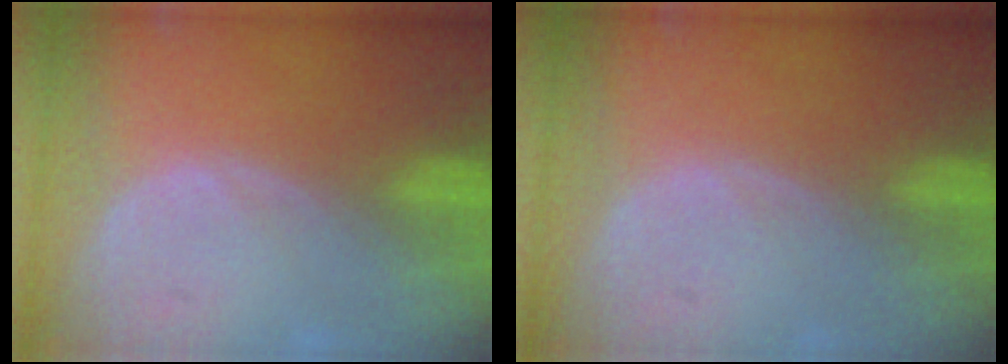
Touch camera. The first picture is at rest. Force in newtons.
{"total": 0.0}